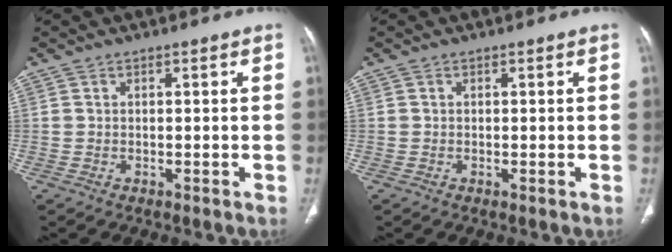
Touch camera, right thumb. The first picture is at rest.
{"total": 0.0}